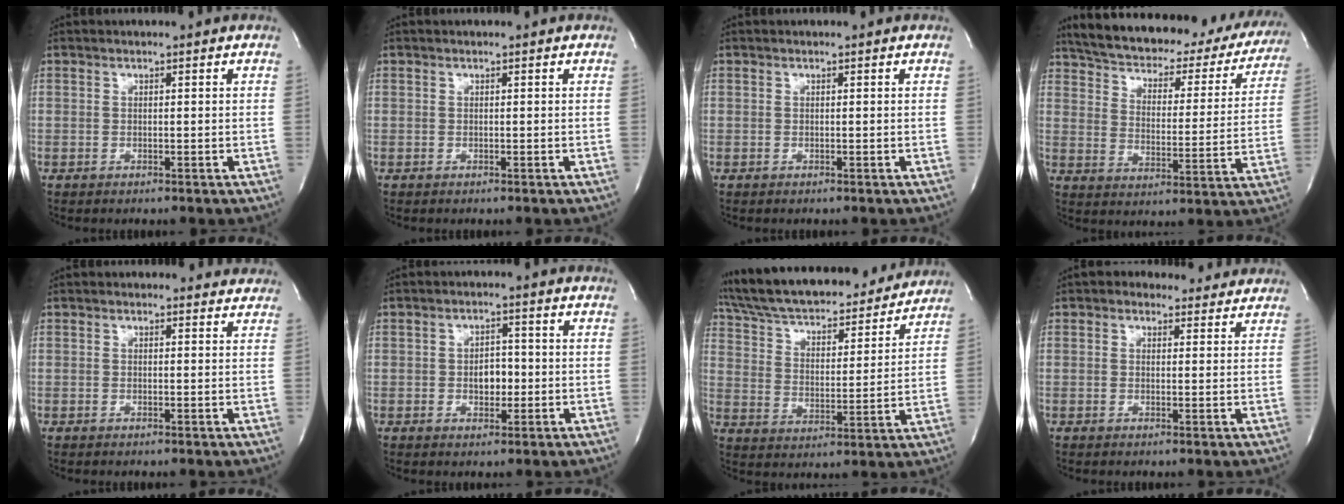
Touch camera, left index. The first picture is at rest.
{"total": 0.0}
{"total": 0.0}
{"total": 27.8, "force": [24.0, 9.1, 10.4], "torque": [-0.169, -0.017, 0.300]}
{"total": 2.3, "force": [2.1, 1.0, -0.1], "torque": [0.004, -0.003, 0.007]}
{"total": 3.7, "force": [-0.6, 2.3, 2.9], "torque": [-0.041, 0.007, -0.006]}
{"total": 24.7, "force": [22.1, 6.0, 9.3], "torque": [-0.170, 0.017, 0.325]}
{"total": 4.4, "force": [3.7, 2.4, 0.7], "torque": [-0.004, 0.015, 0.040]}